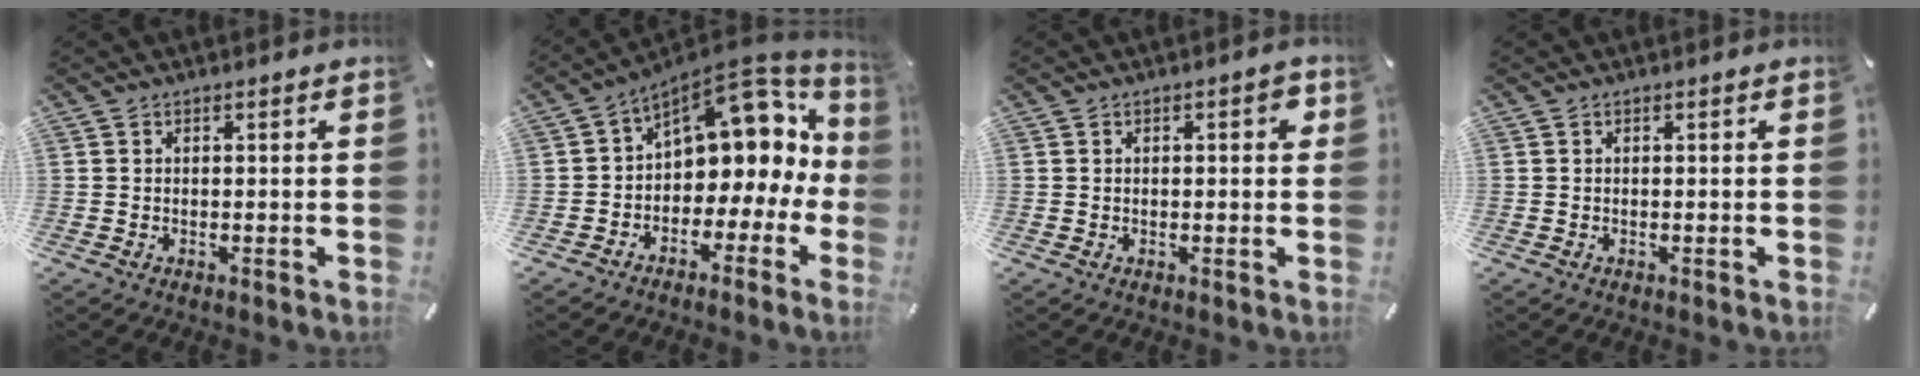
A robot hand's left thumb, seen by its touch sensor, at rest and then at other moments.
{"total": 12.5, "force": [6.5, 8.0, 7.1], "torque": [-0.099, -0.057, 0.112]}
{"total": 2.7, "force": [0.6, 1.1, 2.4], "torque": [-0.024, -0.002, 0.002]}
{"total": 0.0}